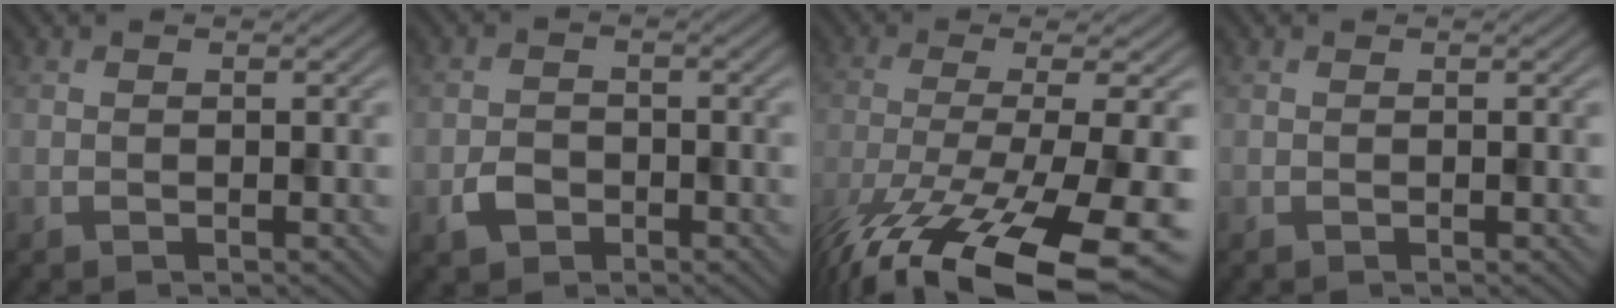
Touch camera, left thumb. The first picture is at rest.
{"total": 2.5, "force": [-1.4, 1.9, 0.9], "torque": [-0.020, -0.003, -0.031]}
{"total": 16.6, "force": [-10.4, 3.6, 12.5], "torque": [-0.233, -0.036, -0.159]}
{"total": 0.0}